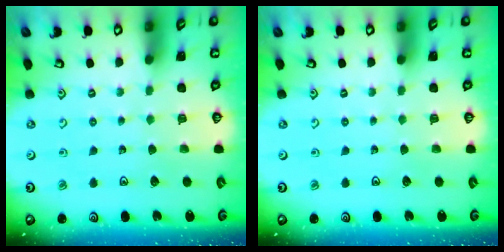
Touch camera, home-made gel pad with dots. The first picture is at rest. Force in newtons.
{"total": 0.0}